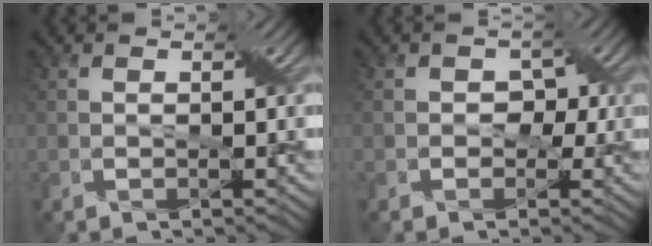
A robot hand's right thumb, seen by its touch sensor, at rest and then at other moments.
{"total": 2.0, "force": [-0.2, 1.9, 0.6], "torque": [0.002, 0.005, -0.011]}